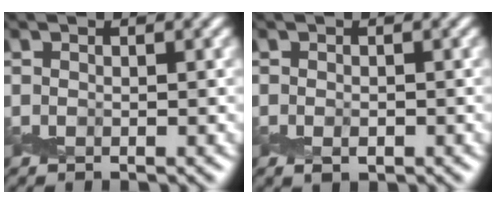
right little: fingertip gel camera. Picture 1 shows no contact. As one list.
[{"total": 1.2, "force": [-0.4, 0.7, 0.9], "torque": [-0.016, -0.004, -0.005]}]